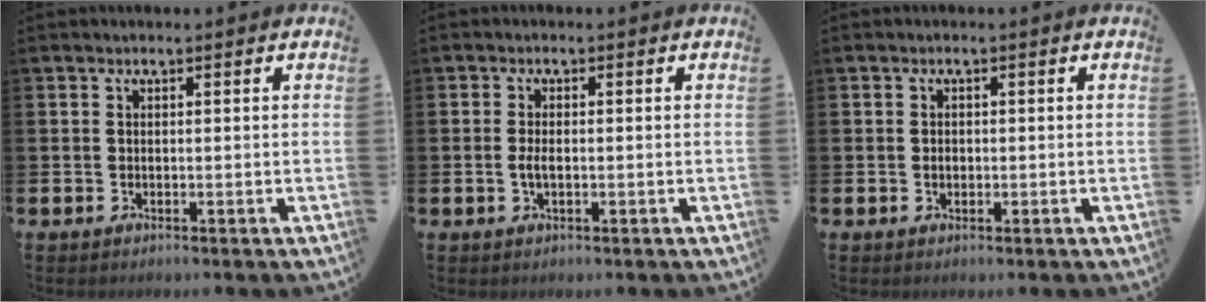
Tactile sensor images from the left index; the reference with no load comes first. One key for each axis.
{"total": 1.9, "fx": -0.3, "fy": 0.8, "fz": 1.7, "tx": -0.026, "ty": -0.001, "tz": -0.007}
{"total": 0.9, "fx": -0.1, "fy": 0.7, "fz": 0.5, "tx": -0.005, "ty": 0.004, "tz": -0.005}